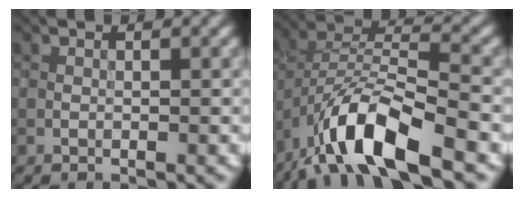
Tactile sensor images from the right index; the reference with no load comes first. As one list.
[{"total": 9.7, "force": [-5.9, 3.2, 7.0], "torque": [-0.127, 0.005, -0.116]}]